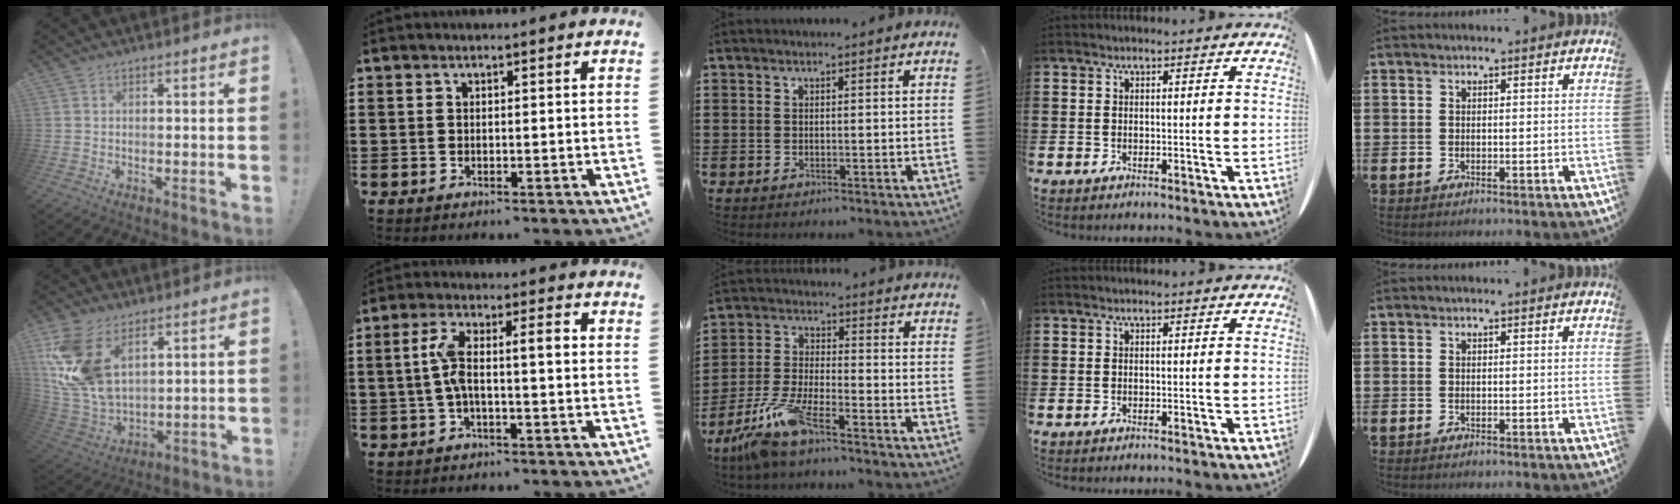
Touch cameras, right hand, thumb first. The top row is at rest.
{"thumb": {"total": 17.4, "force": [7.7, 10.9, 11.1], "torque": [-0.233, -0.042, 0.148]}, "index": {"total": 6.3, "force": [-0.4, 1.7, 6.0], "torque": [-0.124, 0.005, -0.016]}, "middle": {"total": 8.5, "force": [-6.7, 1.1, 5.0], "torque": [-0.123, -0.009, -0.134]}}